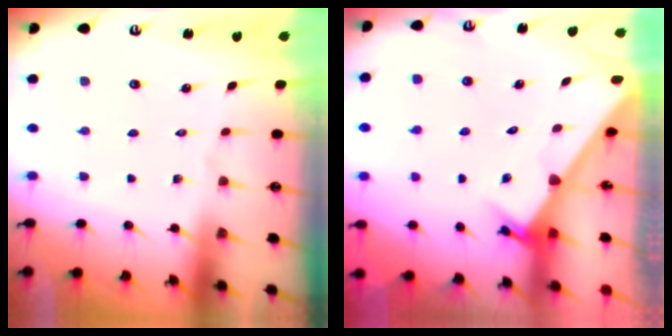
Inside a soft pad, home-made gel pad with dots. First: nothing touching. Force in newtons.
{"total": 2.9, "press": 2.9, "slide": 0.1}